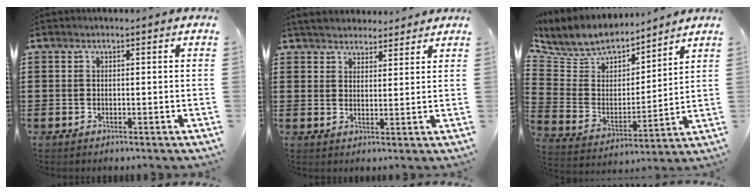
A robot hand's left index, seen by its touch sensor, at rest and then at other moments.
{"total": 3.7, "force": [3.6, 1.0, 0.2], "torque": [-0.016, -0.005, 0.067]}
{"total": 7.2, "force": [6.4, 3.1, 1.0], "torque": [-0.064, -0.046, 0.115]}